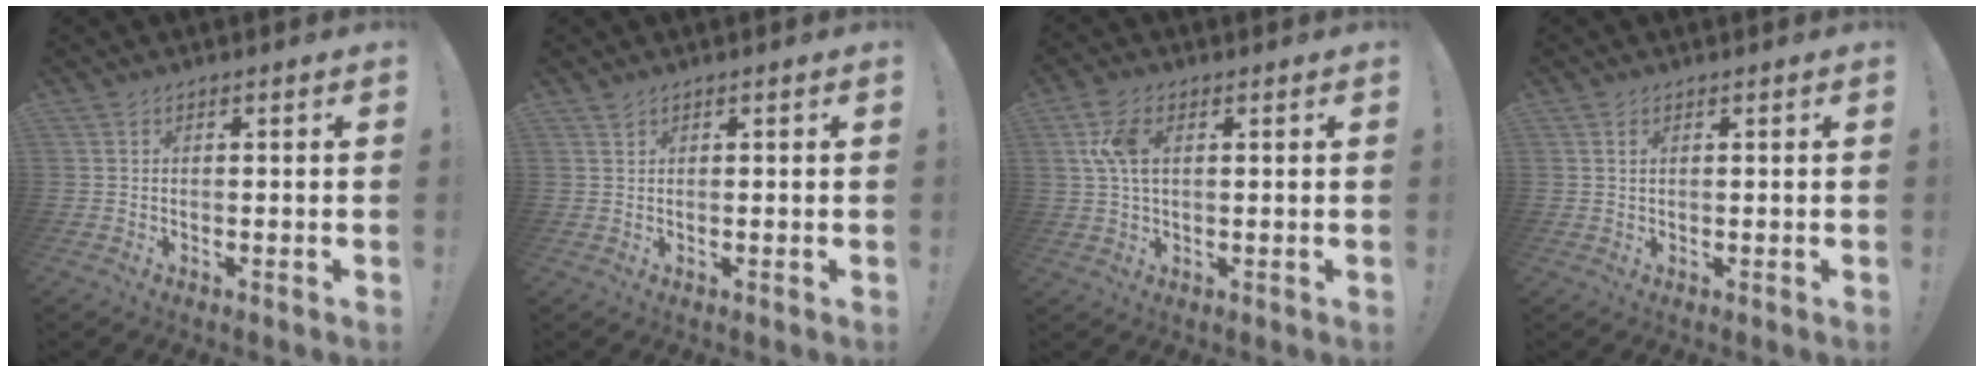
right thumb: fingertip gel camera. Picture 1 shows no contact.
{"total": 1.0, "force": [0.9, 0.3, 0.2], "torque": [0.004, -0.004, 0.016]}
{"total": 7.6, "force": [1.9, 4.3, 6.0], "torque": [-0.128, 0.007, 0.037]}
{"total": 0.8, "force": [0.4, 0.5, 0.5], "torque": [-0.011, 0.001, 0.007]}